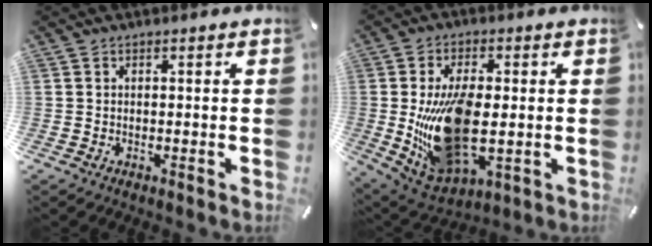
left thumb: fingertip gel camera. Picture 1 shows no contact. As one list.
[{"total": 19.3, "force": [-0.3, 10.8, 16.0], "torque": [-0.327, -0.018, 0.007]}]